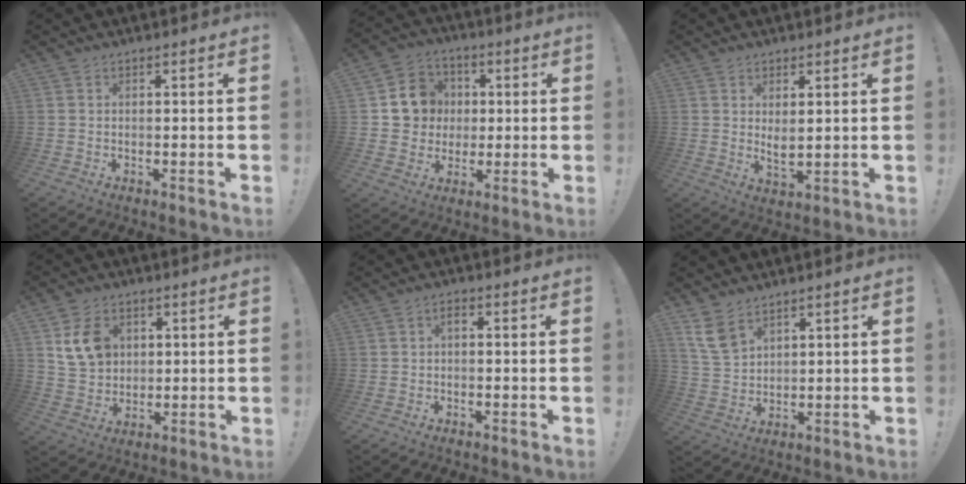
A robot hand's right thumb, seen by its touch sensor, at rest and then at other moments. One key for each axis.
{"total": 11.0, "fx": 1.4, "fy": 10.5, "fz": 3.0, "tx": -0.036, "ty": 0.004, "tz": 0.039}
{"total": 3.9, "fx": 2.2, "fy": 1.5, "fz": 2.9, "tx": -0.029, "ty": -0.022, "tz": 0.038}
{"total": 10.7, "fx": 3.9, "fy": 8.4, "fz": 5.4, "tx": -0.091, "ty": -0.004, "tz": 0.080}
{"total": 2.8, "fx": 0.4, "fy": 2.5, "fz": 1.3, "tx": -0.012, "ty": 0.000, "tz": 0.004}
{"total": 8.7, "fx": 5.9, "fy": 5.1, "fz": 3.9, "tx": -0.070, "ty": -0.027, "tz": 0.119}